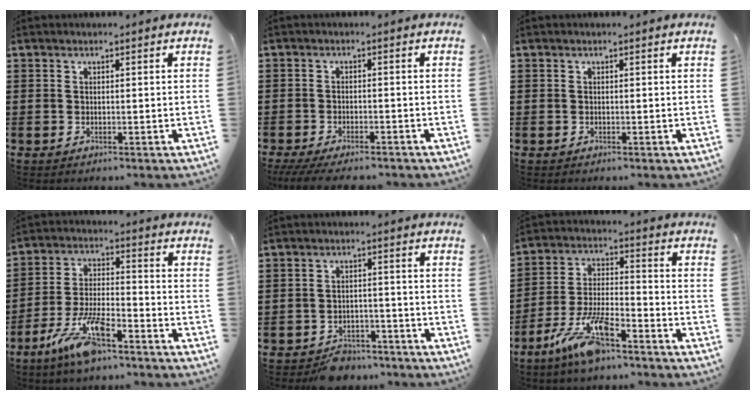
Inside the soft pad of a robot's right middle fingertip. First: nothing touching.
{"total": 2.9, "force": [-2.7, 0.2, 1.0], "torque": [-0.025, -0.004, -0.056]}
{"total": 0.0}
{"total": 9.7, "force": [-6.7, 2.4, 6.7], "torque": [-0.150, -0.002, -0.128]}
{"total": 3.9, "force": [-3.6, 1.3, 0.4], "torque": [-0.010, 0.010, -0.075]}
{"total": 10.2, "force": [-7.3, 2.4, 6.8], "torque": [-0.156, 0.000, -0.141]}